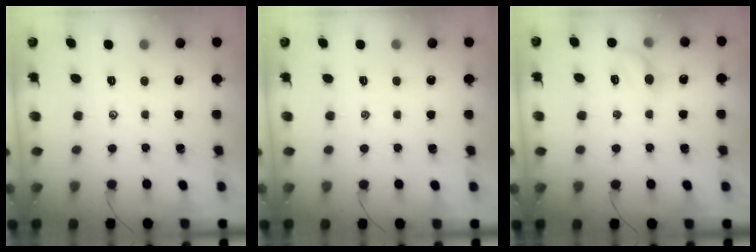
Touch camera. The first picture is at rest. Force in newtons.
{"total": 0.0}
{"total": 6.2, "press": 6.1, "slide": 0.9}